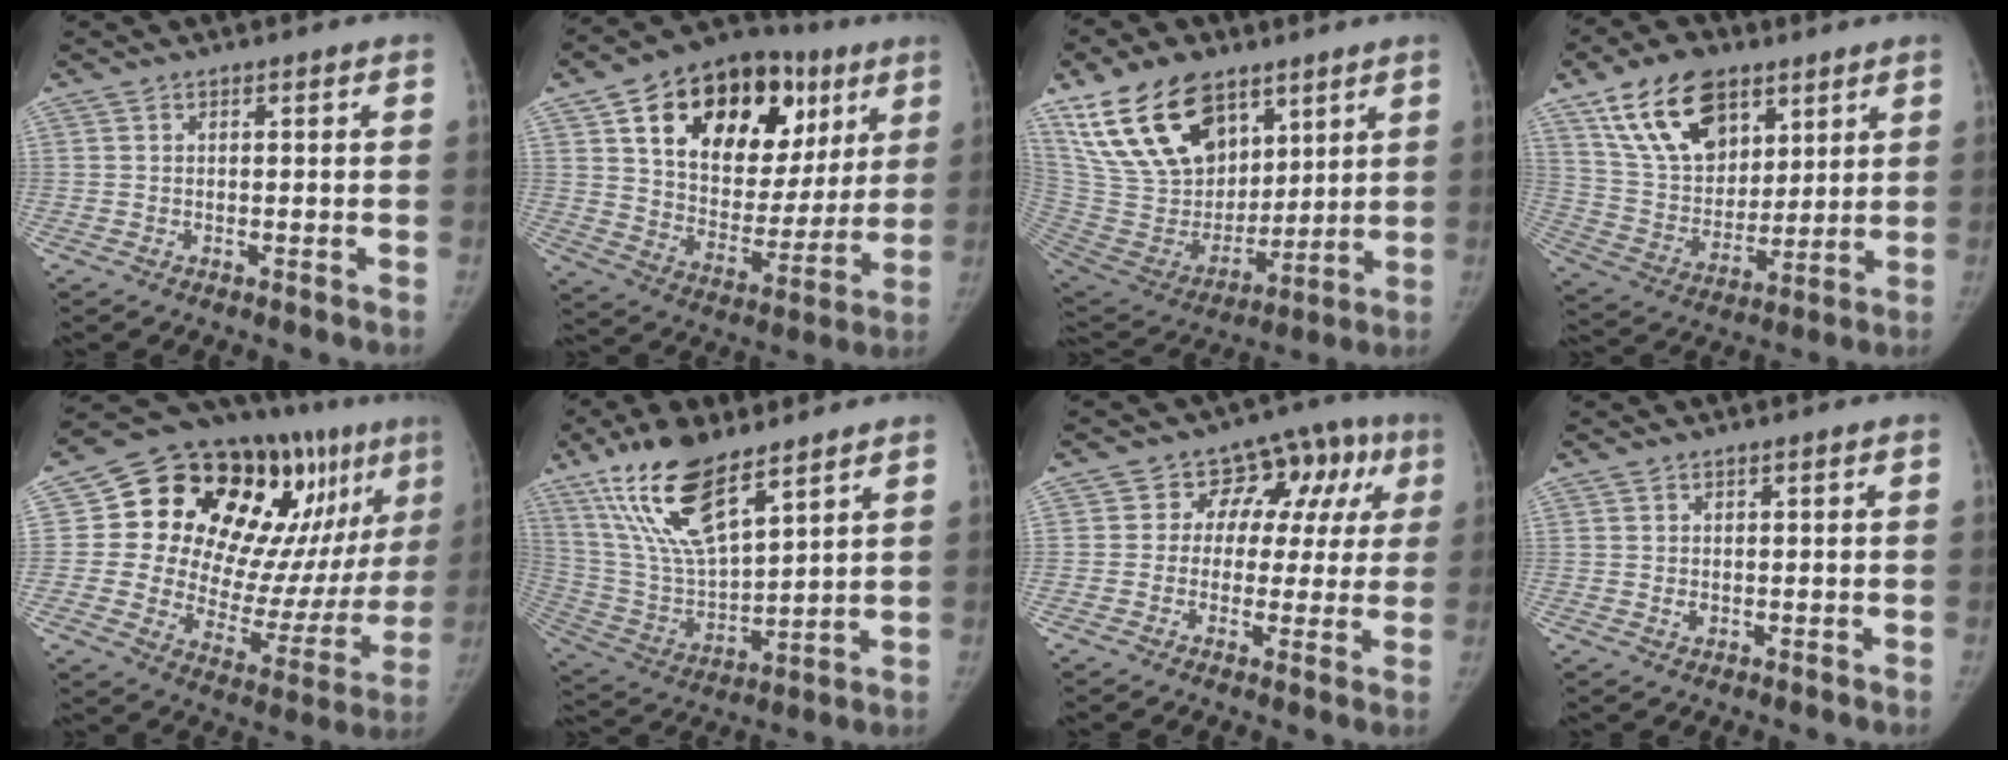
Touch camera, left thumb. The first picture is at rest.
{"total": 27.8, "force": [12.0, 17.2, 18.2], "torque": [-0.234, 0.005, 0.193]}
{"total": 22.8, "force": [13.4, 13.4, 12.6], "torque": [-0.207, -0.047, 0.258]}
{"total": 18.3, "force": [10.4, 11.1, 10.1], "torque": [-0.139, -0.038, 0.195]}
{"total": 30.3, "force": [12.6, 14.8, 23.2], "torque": [-0.286, 0.002, 0.200]}
{"total": 18.0, "force": [11.3, 6.0, 12.5], "torque": [-0.229, -0.049, 0.228]}
{"total": 11.8, "force": [2.9, 9.0, 7.1], "torque": [-0.027, 0.024, 0.029]}
{"total": 0.9, "force": [0.2, 0.6, 0.6], "torque": [-0.006, -0.002, 0.007]}